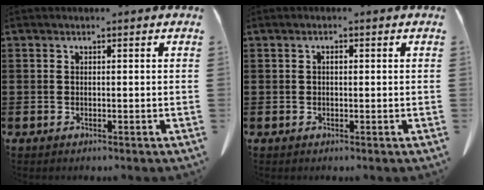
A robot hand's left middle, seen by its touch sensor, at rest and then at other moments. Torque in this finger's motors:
{"motor_torque": [-0.03, 0.04, 0.01, 0.00]}